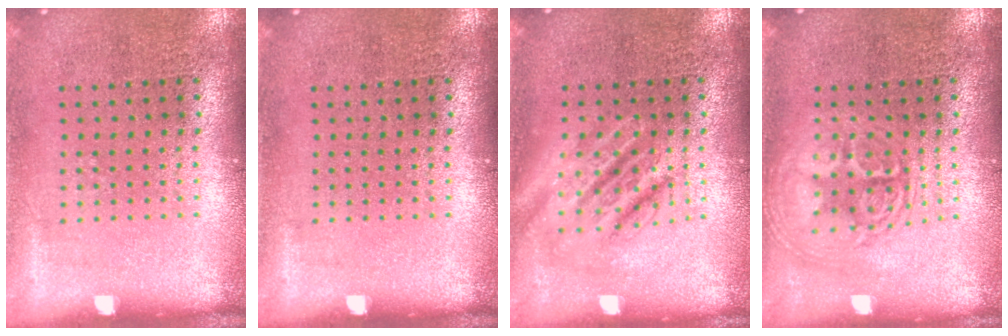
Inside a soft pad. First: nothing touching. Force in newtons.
{"total": 0.0}
{"total": 1.9, "press": 1.9, "slide": 0.3}
{"total": 3.0, "press": 3.0, "slide": 0.4}